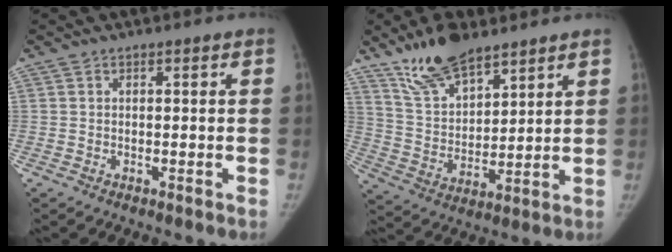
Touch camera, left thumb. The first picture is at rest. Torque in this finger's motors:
{"motor_torque": [0.12, -0.01, -0.12, 0.12, 0.04]}